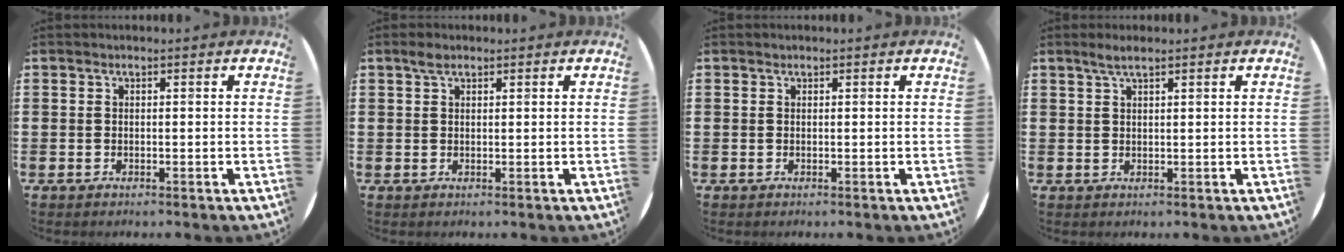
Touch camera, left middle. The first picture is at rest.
{"total": 1.6, "force": [1.0, 0.8, 0.9], "torque": [-0.012, 0.003, 0.017]}
{"total": 0.0}
{"total": 2.1, "force": [1.6, 0.2, 1.4], "torque": [-0.027, 0.005, 0.027]}